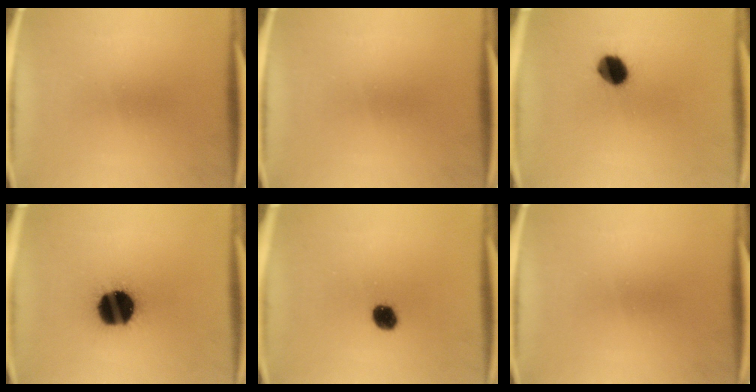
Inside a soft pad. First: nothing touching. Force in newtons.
{"total": 0.0}
{"total": 7.5}
{"total": 19.9}
{"total": 4.8}
{"total": 0.0}